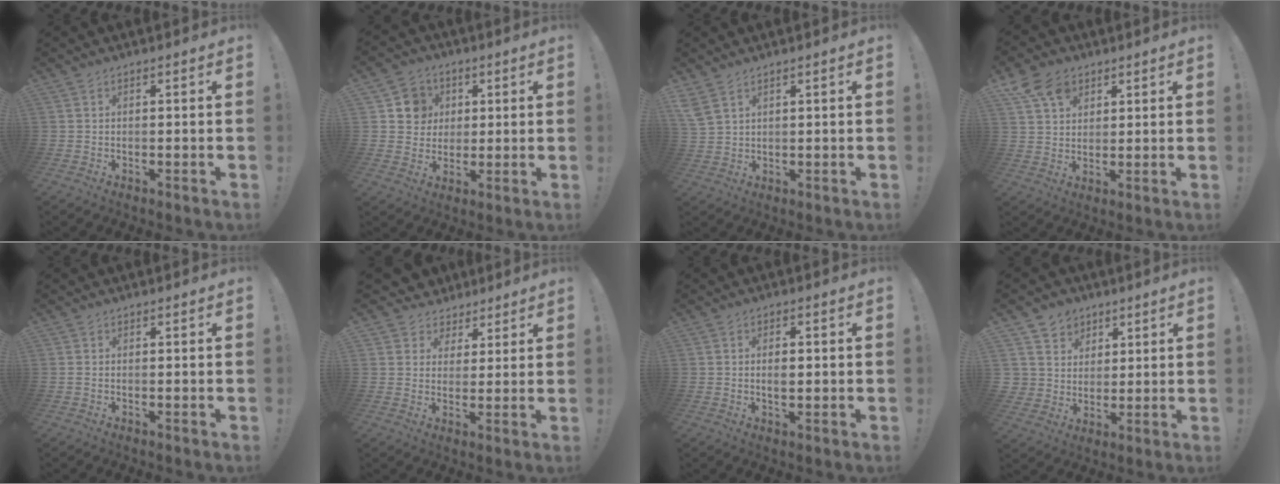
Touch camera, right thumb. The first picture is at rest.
{"total": 8.7, "force": [2.5, 8.1, 1.6], "torque": [-0.016, -0.016, 0.052]}
{"total": 4.6, "force": [3.2, 2.0, 2.6], "torque": [-0.062, -0.013, 0.063]}
{"total": 9.8, "force": [5.1, 7.2, 4.4], "torque": [-0.065, -0.022, 0.101]}
{"total": 0.7, "force": [0.3, 0.4, 0.4], "torque": [-0.010, 0.001, 0.005]}
{"total": 6.1, "force": [2.7, 5.4, 0.5], "torque": [-0.012, -0.016, 0.059]}
{"total": 3.1, "force": [-0.1, 1.7, 2.6], "torque": [-0.030, -0.002, -0.008]}
{"total": 7.7, "force": [3.0, 7.0, 0.9], "torque": [-0.023, -0.019, 0.068]}